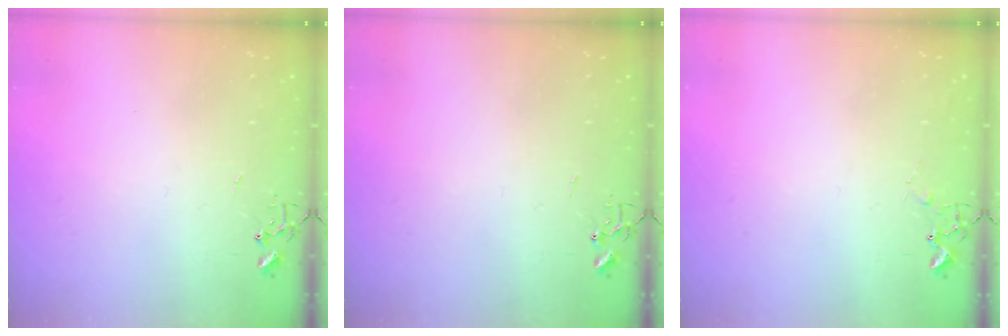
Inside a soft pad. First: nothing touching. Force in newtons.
{"total": 0.0}
{"total": 5.4, "press": 5.3, "slide": 0.8}